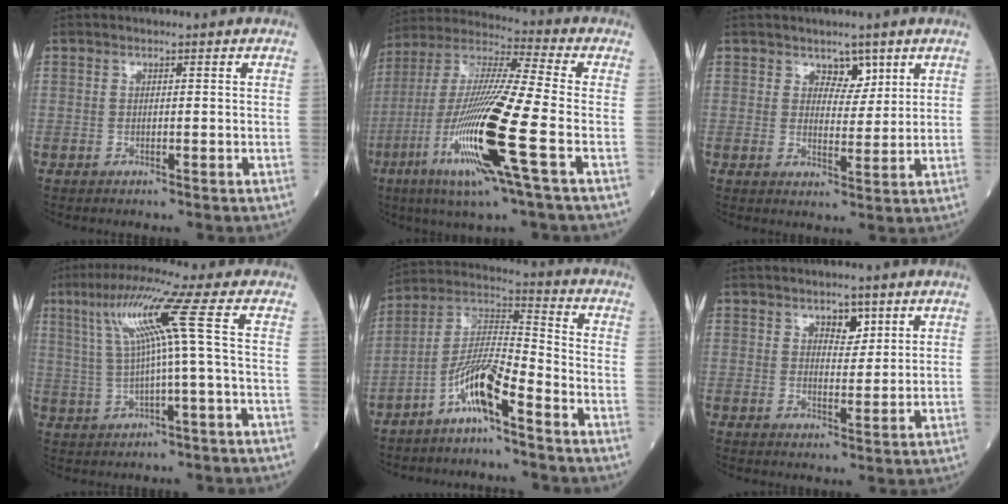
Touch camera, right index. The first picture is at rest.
{"total": 19.7, "force": [-6.8, 0.3, 18.5], "torque": [-0.399, -0.031, -0.136]}
{"total": 3.5, "force": [2.3, 2.0, 1.8], "torque": [-0.019, -0.001, 0.038]}
{"total": 8.9, "force": [2.1, -1.8, 8.5], "torque": [-0.156, 0.027, 0.050]}
{"total": 9.3, "force": [-5.7, 0.9, 7.4], "torque": [-0.161, 0.005, -0.113]}
{"total": 3.3, "force": [2.0, 1.7, 2.0], "torque": [-0.025, 0.000, 0.032]}